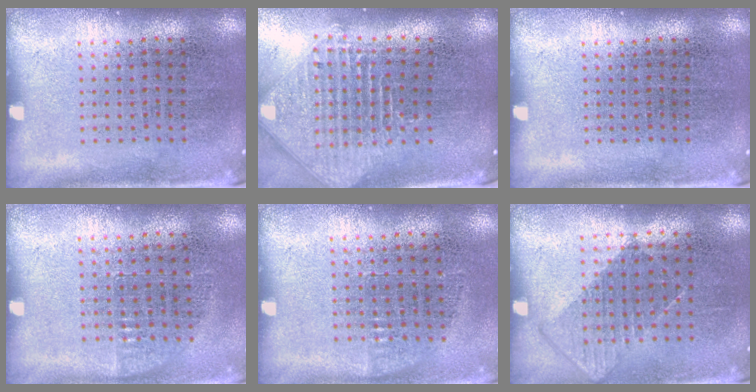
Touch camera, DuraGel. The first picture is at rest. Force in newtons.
{"total": 2.5, "press": 1.8, "slide": 1.7}
{"total": 0.0}
{"total": 0.7, "press": 0.7, "slide": 0.2}
{"total": 0.7, "press": 0.7, "slide": 0.4}
{"total": 0.8, "press": 0.7, "slide": 0.4}